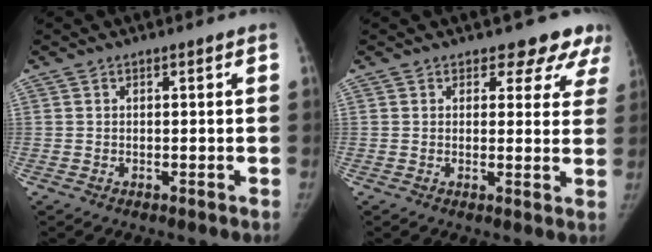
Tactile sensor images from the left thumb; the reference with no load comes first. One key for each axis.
{"total": 7.5, "fx": 6.1, "fy": 4.1, "fz": 1.5, "tx": 0.032, "ty": -0.025, "tz": 0.047}